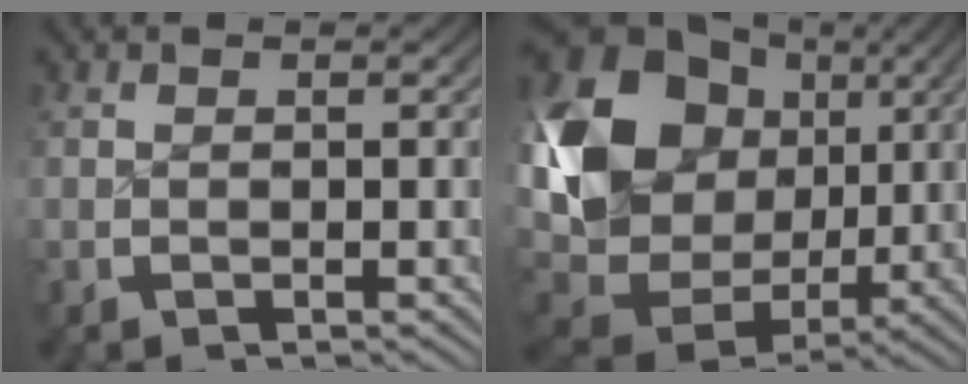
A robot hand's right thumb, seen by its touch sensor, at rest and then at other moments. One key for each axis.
{"total": 16.1, "fx": 0.2, "fy": 11.4, "fz": 11.3, "tx": -0.259, "ty": -0.046, "tz": 0.028}